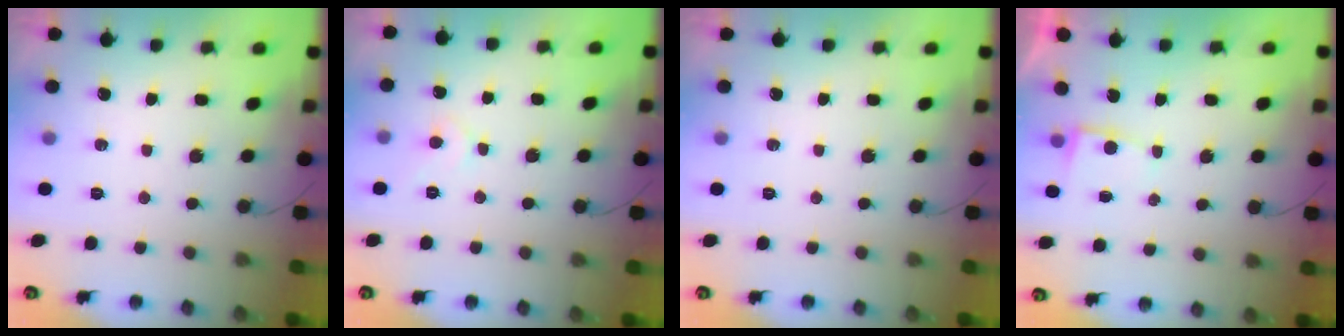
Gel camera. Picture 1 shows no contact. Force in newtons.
{"total": 4.4, "press": 4.4, "slide": 0.6}
{"total": 0.0}
{"total": 2.8, "press": 2.8, "slide": 0.3}